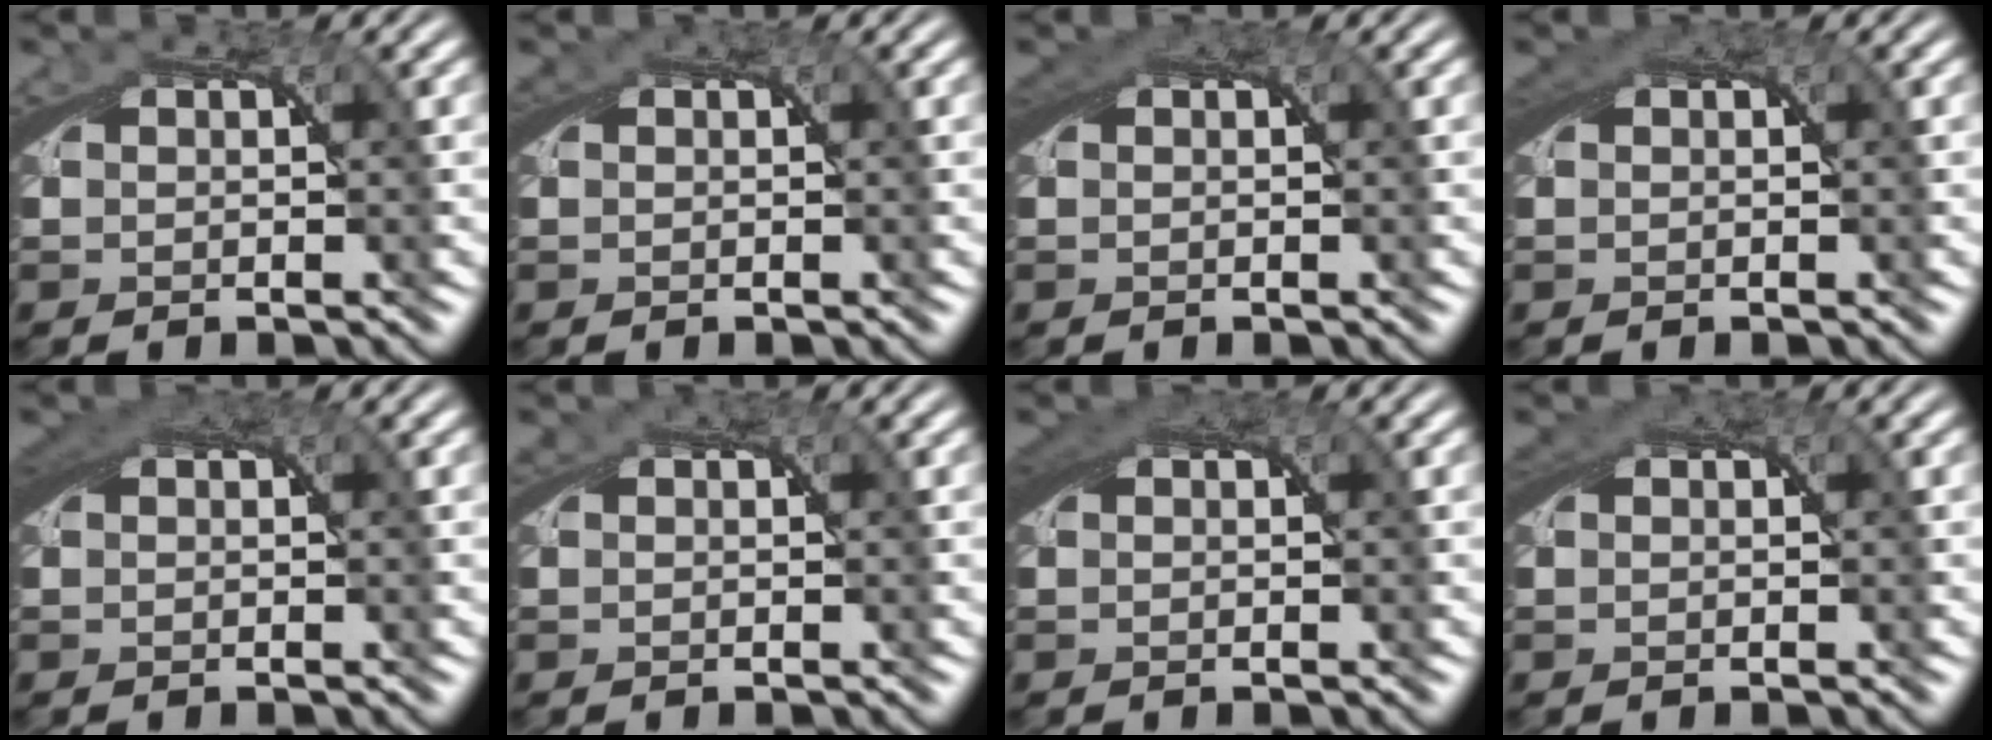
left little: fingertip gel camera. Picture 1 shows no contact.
{"total": 0.5, "force": [0.3, 0.4, 0.3], "torque": [-0.005, -0.001, 0.003]}
{"total": 1.4, "force": [0.5, 0.9, 0.9], "torque": [-0.018, -0.001, 0.008]}
{"total": 1.3, "force": [0.6, 0.8, 0.9], "torque": [-0.017, -0.001, 0.008]}
{"total": 1.7, "force": [0.6, 1.0, 1.2], "torque": [-0.026, -0.002, 0.011]}
{"total": 0.0}
{"total": 1.7, "force": [0.6, 1.0, 1.3], "torque": [-0.026, -0.002, 0.010]}
{"total": 1.1, "force": [0.5, 0.7, 0.7], "torque": [-0.013, -0.001, 0.007]}